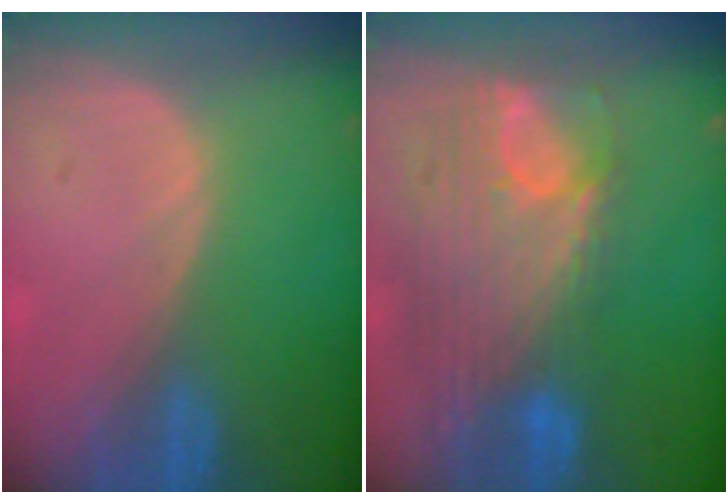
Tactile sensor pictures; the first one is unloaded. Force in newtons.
{"total": 12.1, "press": 10.3, "slide": 6.5}